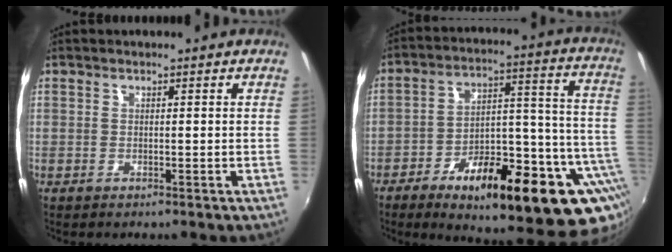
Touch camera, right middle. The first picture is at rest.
{"total": 29.8, "force": [-15.4, 10.2, 23.4], "torque": [-0.315, 0.011, -0.217]}